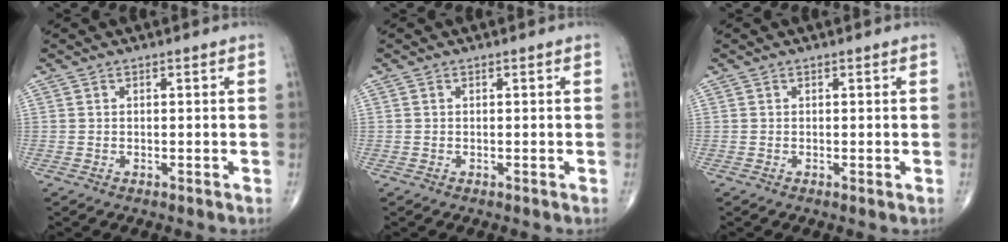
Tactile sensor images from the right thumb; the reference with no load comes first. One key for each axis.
{"total": 0.0}
{"total": 0.0}